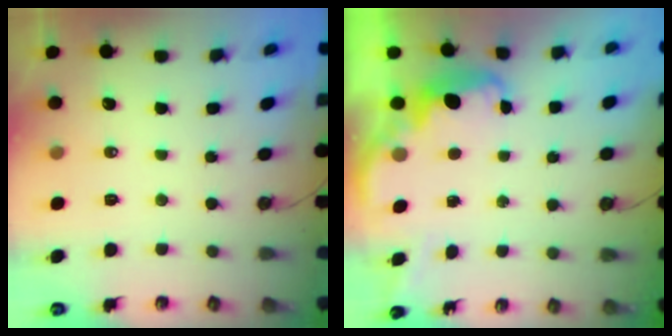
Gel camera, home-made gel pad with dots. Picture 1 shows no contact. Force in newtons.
{"total": 2.7, "press": 2.6, "slide": 0.6}